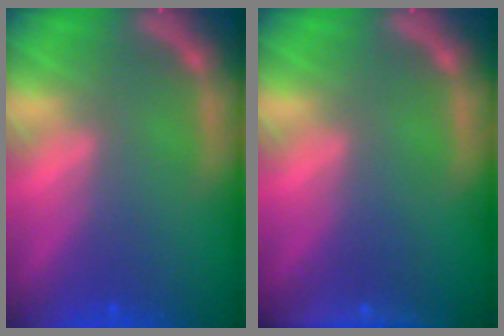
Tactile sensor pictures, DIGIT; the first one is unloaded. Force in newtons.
{"total": 3.0}